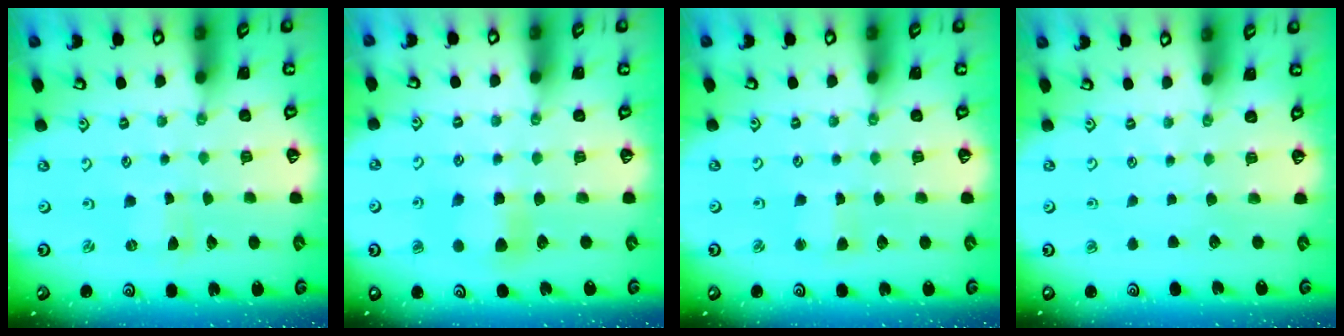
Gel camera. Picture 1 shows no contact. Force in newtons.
{"total": 5.6, "press": 5.6, "slide": 0.0}
{"total": 3.0, "press": 2.9, "slide": 0.6}
{"total": 0.0}